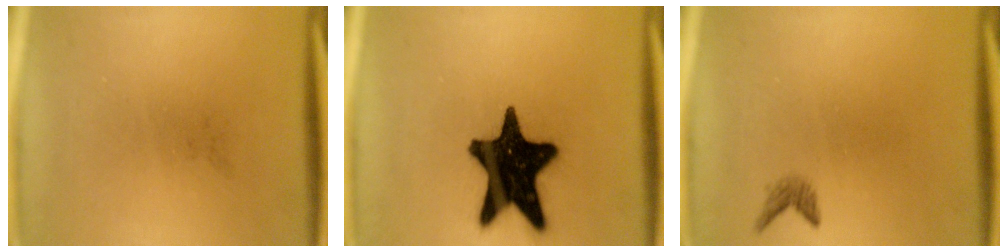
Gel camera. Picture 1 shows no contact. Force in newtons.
{"total": 19.1}
{"total": 1.1}